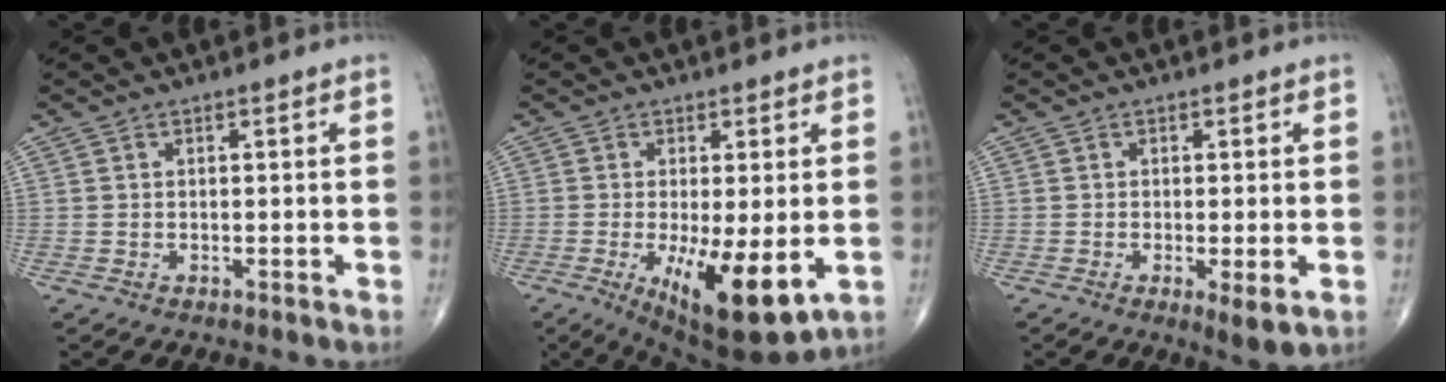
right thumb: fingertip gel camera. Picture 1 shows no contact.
{"total": 13.0, "force": [-3.2, 3.9, 11.9], "torque": [-0.192, -0.029, -0.038]}
{"total": 4.0, "force": [-1.1, 0.9, 3.8], "torque": [-0.065, -0.015, -0.019]}